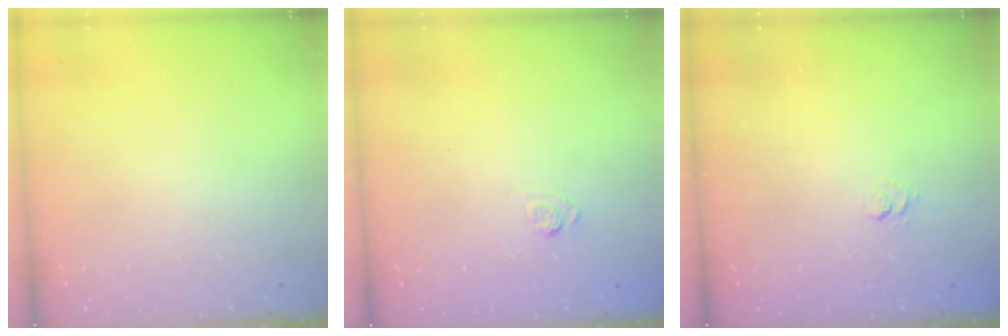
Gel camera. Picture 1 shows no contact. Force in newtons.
{"total": 2.2, "press": 1.8, "slide": 1.3}
{"total": 2.5, "press": 2.0, "slide": 1.4}